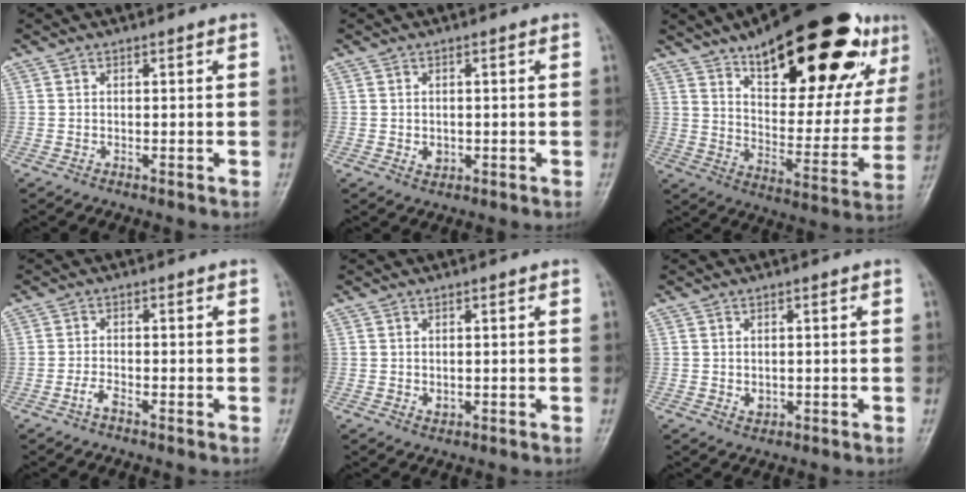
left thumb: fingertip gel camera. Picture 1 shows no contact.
{"total": 2.1, "force": [-0.3, 1.7, 1.1], "torque": [-0.011, 0.000, 0.000]}
{"total": 32.3, "force": [18.3, 12.4, 23.5], "torque": [-0.306, -0.051, 0.276]}
{"total": 2.0, "force": [-1.4, 0.7, 1.3], "torque": [-0.030, 0.008, -0.029]}
{"total": 1.4, "force": [0.0, 1.1, 0.9], "torque": [-0.010, -0.001, 0.003]}
{"total": 1.8, "force": [-0.1, 1.5, 1.1], "torque": [-0.011, -0.001, 0.003]}